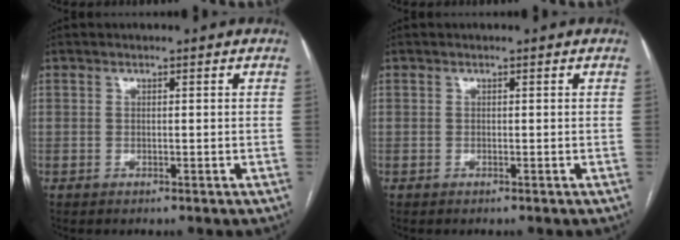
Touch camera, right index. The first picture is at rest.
{"total": 0.0}